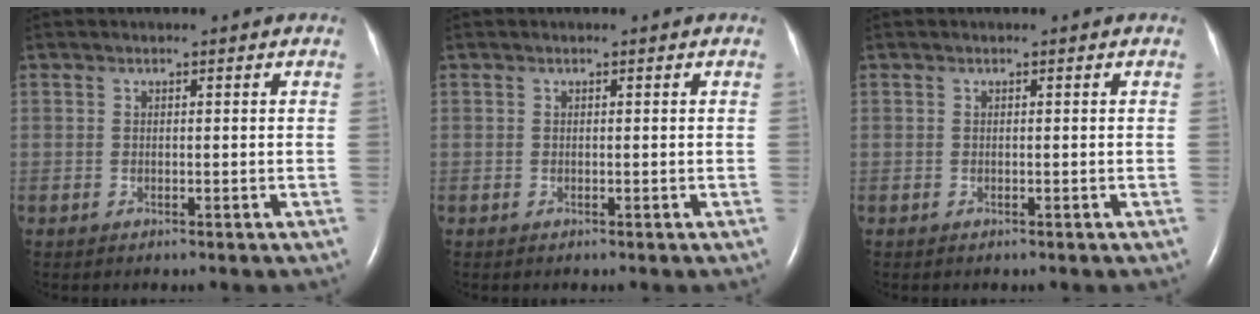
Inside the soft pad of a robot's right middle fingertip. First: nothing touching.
{"total": 0.0}
{"total": 0.0}